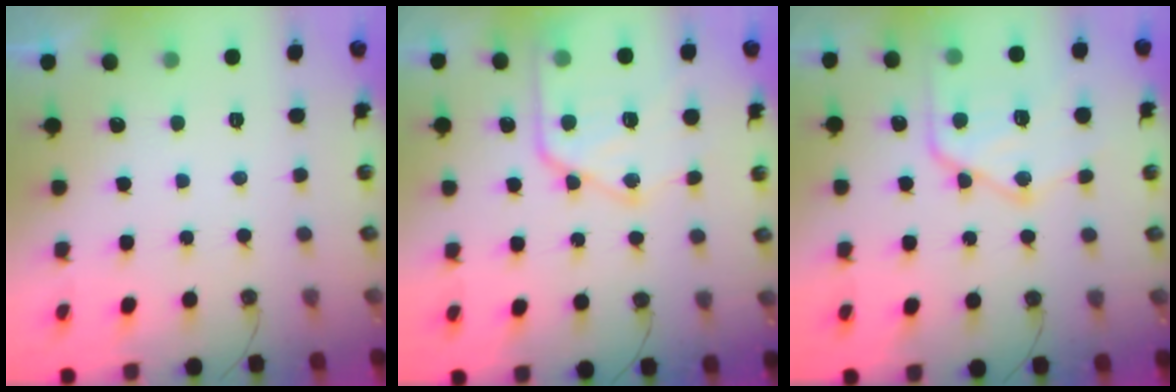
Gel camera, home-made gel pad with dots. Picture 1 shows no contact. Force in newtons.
{"total": 17.2, "press": 17.1, "slide": 1.6}
{"total": 18.1, "press": 18.1, "slide": 1.4}